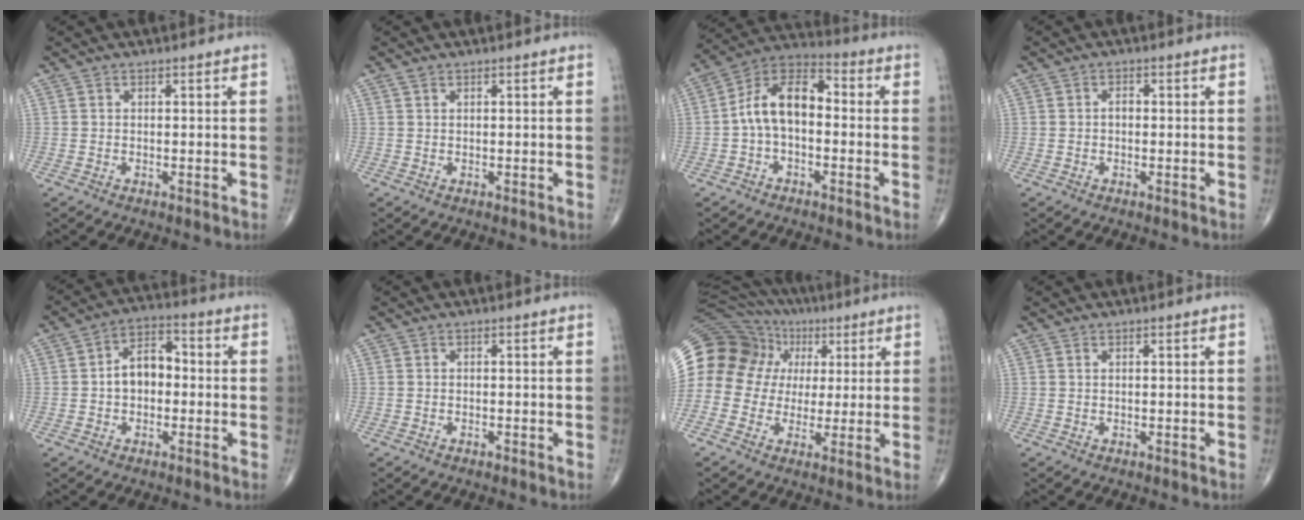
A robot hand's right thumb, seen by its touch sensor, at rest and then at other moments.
{"total": 0.6, "force": [0.4, 0.3, 0.4], "torque": [-0.011, 0.010, 0.010]}
{"total": 11.5, "force": [-0.8, 6.8, 9.2], "torque": [-0.151, 0.041, -0.029]}
{"total": 1.3, "force": [-0.2, 1.0, 0.9], "torque": [-0.008, 0.003, -0.007]}
{"total": 8.0, "force": [-0.4, 5.4, 5.9], "torque": [-0.078, 0.030, -0.018]}
{"total": 0.5, "force": [-0.4, 0.3, 0.3], "torque": [-0.004, 0.000, -0.008]}
{"total": 23.4, "force": [4.5, 20.9, 9.5], "torque": [-0.225, 0.094, 0.088]}
{"total": 0.0}